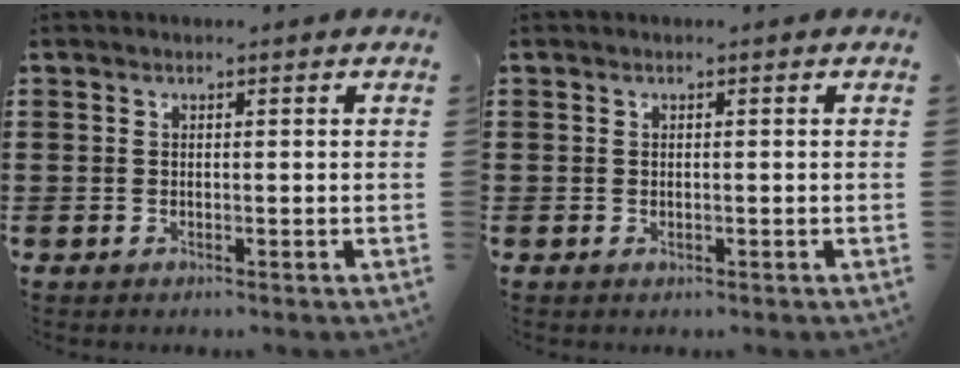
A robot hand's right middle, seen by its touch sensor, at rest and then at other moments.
{"total": 0.0}